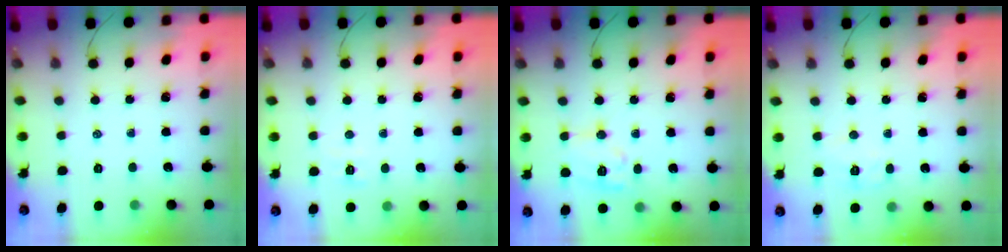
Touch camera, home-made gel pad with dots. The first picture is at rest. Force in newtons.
{"total": 4.7, "press": 4.6, "slide": 1.2}
{"total": 11.3, "press": 11.3, "slide": 0.8}
{"total": 4.8, "press": 4.8, "slide": 0.6}